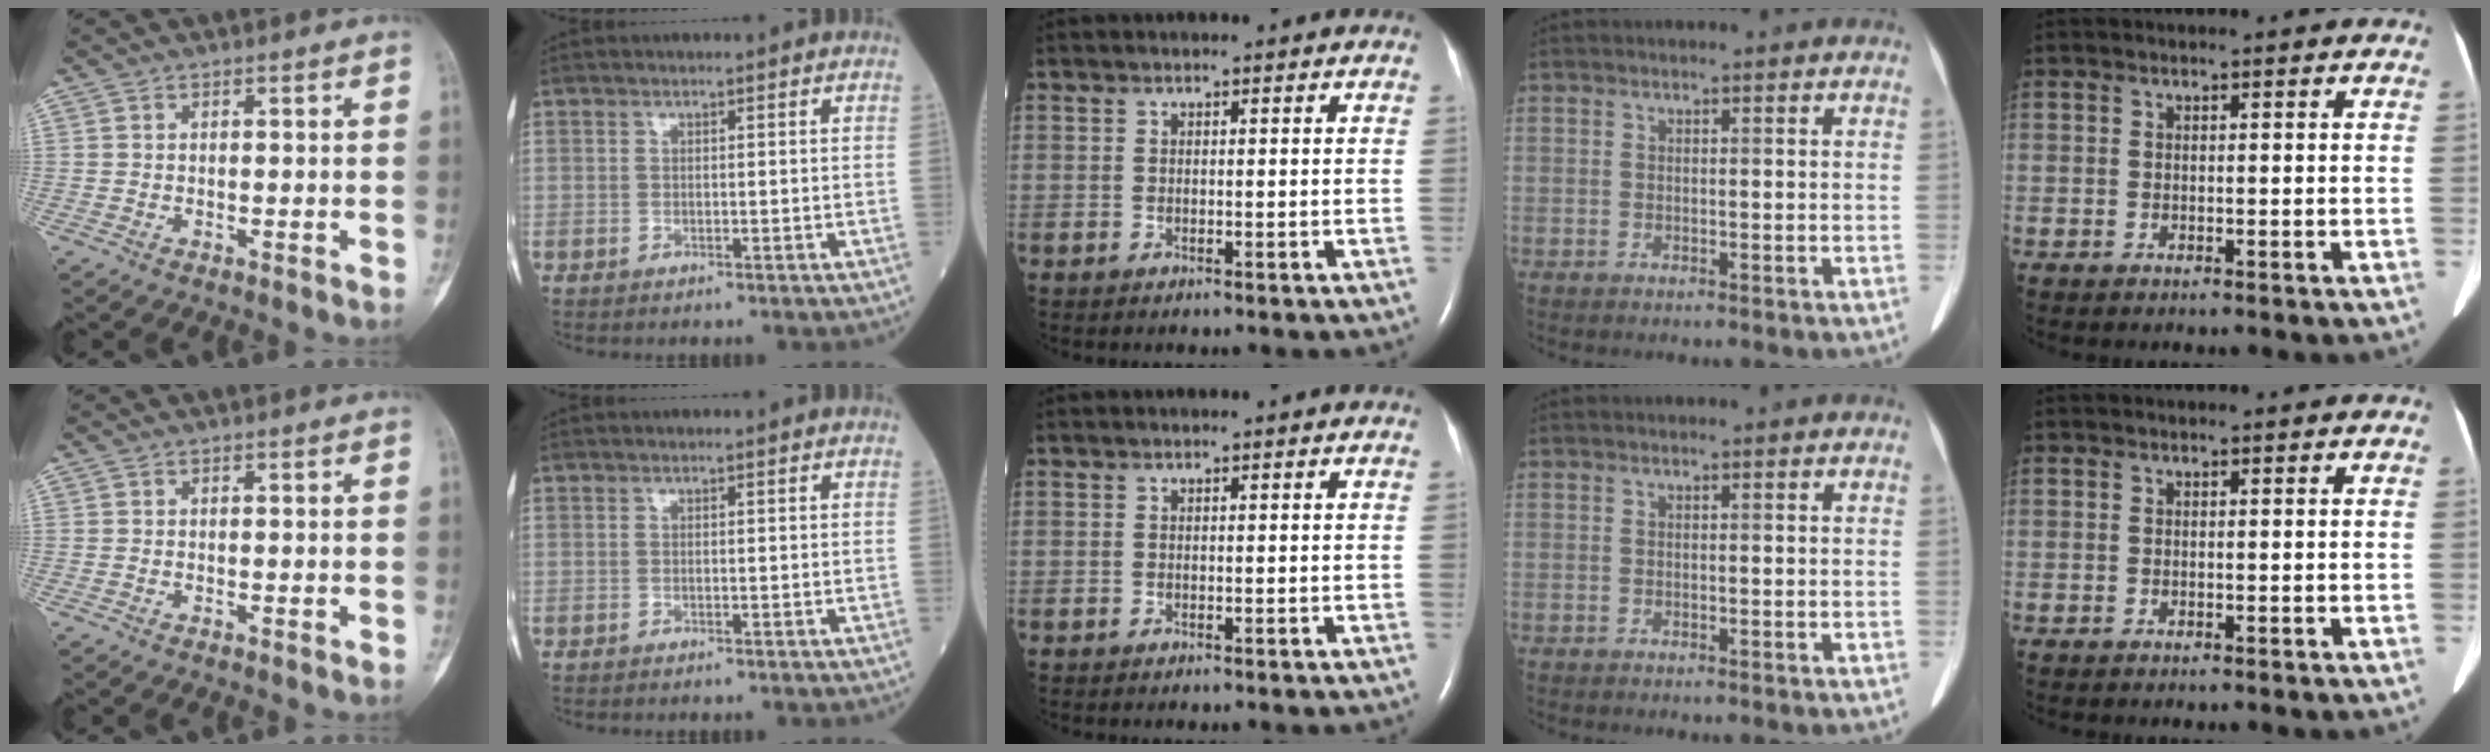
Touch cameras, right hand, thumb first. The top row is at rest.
{}